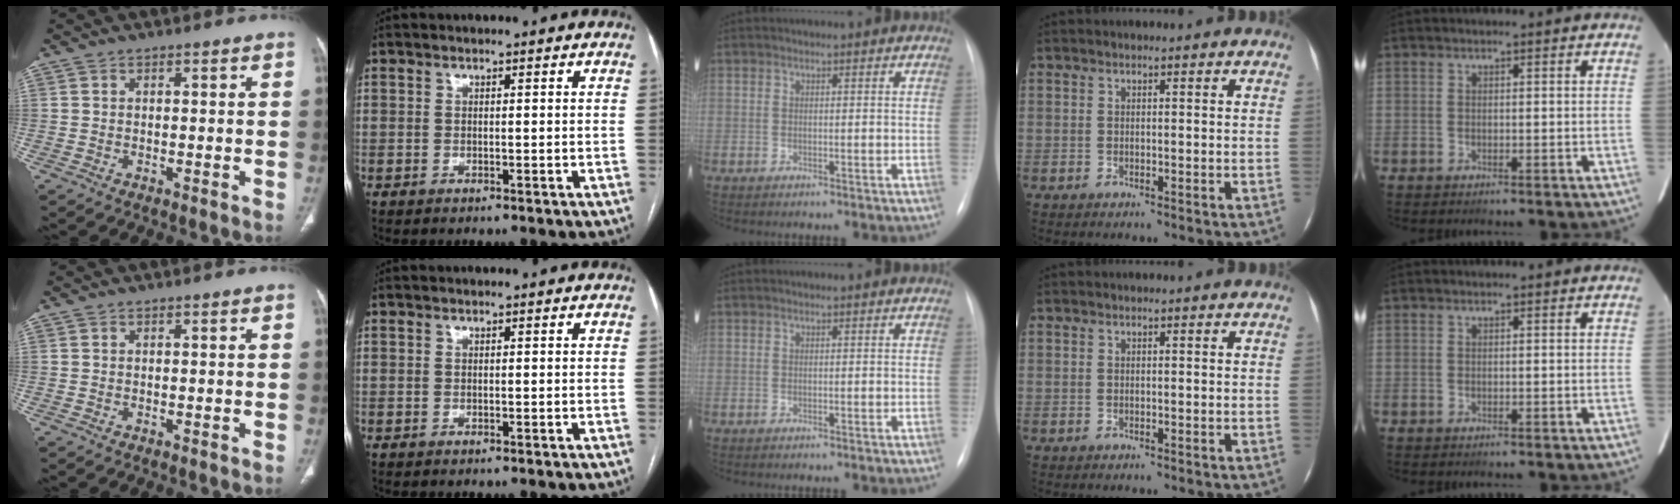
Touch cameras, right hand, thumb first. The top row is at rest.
{}